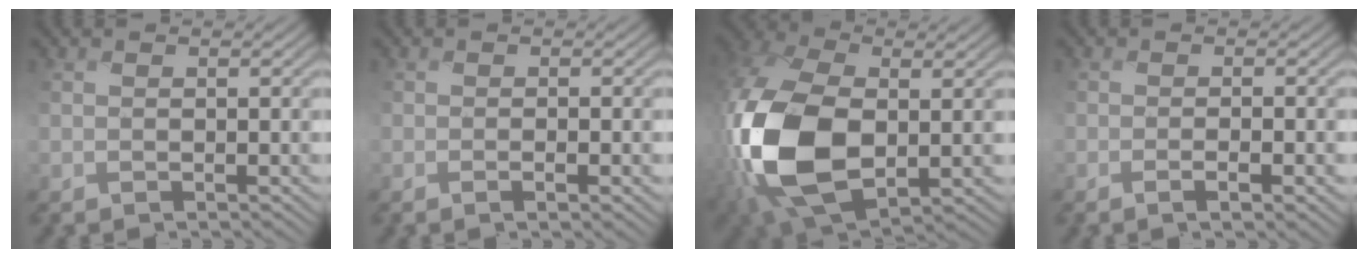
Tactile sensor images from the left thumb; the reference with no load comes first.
{"total": 2.1, "force": [-0.8, 0.4, 2.0], "torque": [-0.035, 0.002, -0.015]}
{"total": 18.6, "force": [-1.4, 11.6, 14.5], "torque": [-0.368, -0.031, -0.008]}
{"total": 3.3, "force": [-1.4, 0.6, 2.9], "torque": [-0.049, 0.004, -0.026]}